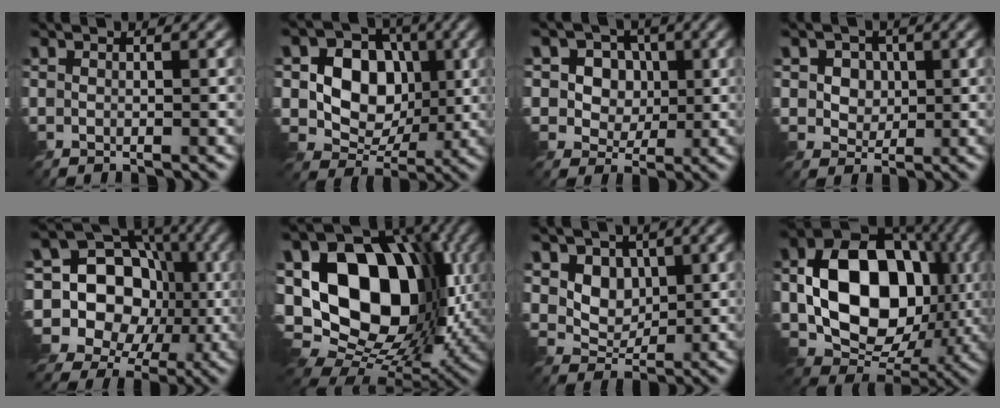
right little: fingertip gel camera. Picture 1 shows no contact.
{"total": 7.4, "force": [0.7, 6.0, 4.3], "torque": [-0.072, -0.004, -0.002]}
{"total": 8.7, "force": [3.1, 7.2, 3.6], "torque": [-0.079, 0.016, 0.034]}
{"total": 3.7, "force": [1.2, 3.1, 1.7], "torque": [-0.039, -0.001, 0.021]}
{"total": 18.1, "force": [-0.5, 15.9, 8.6], "torque": [-0.188, 0.047, -0.051]}
{"total": 17.3, "force": [1.2, 12.3, 12.0], "torque": [-0.217, 0.002, 0.024]}
{"total": 3.8, "force": [1.1, 3.0, 2.0], "torque": [-0.047, -0.021, 0.022]}
{"total": 13.6, "force": [0.3, 10.0, 9.2], "torque": [-0.133, -0.007, 0.005]}